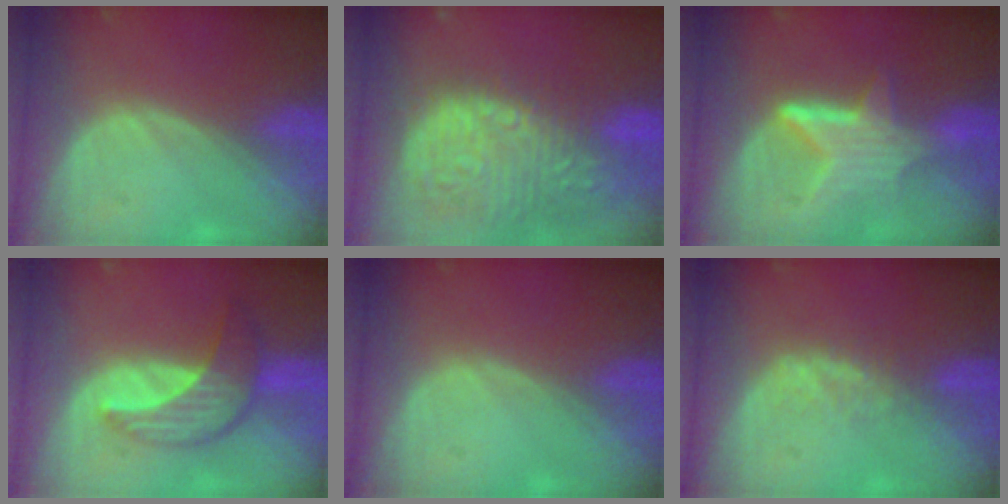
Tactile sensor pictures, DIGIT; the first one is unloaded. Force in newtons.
{"total": 15.5, "press": 12.6, "slide": 9.0}
{"total": 6.2, "press": 6.1, "slide": 0.9}
{"total": 7.0, "press": 7.0, "slide": 0.4}
{"total": 0.0}
{"total": 2.3, "press": 2.3, "slide": 0.5}